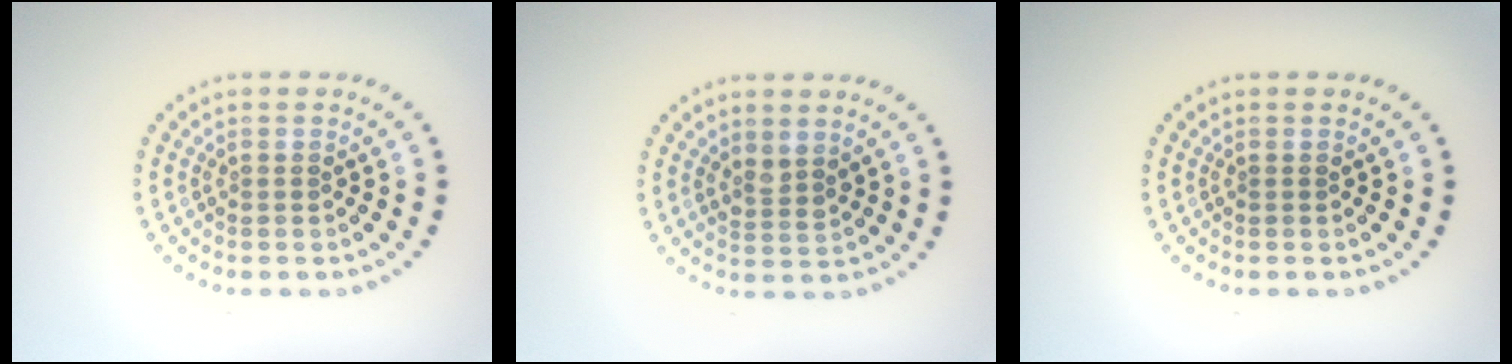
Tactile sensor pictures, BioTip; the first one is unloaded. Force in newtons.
{"total": 1.5, "press": 1.2, "slide": 0.9}
{"total": 0.0}